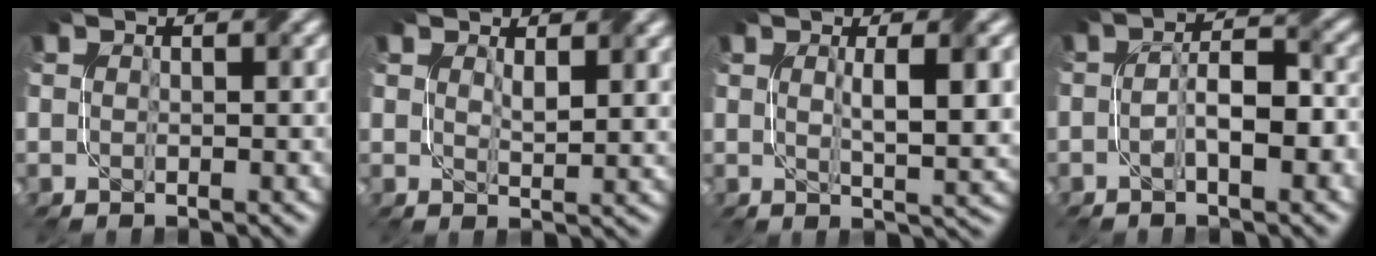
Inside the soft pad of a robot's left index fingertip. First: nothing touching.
{"total": 2.2, "force": [1.3, 0.7, 1.6], "torque": [-0.032, -0.003, 0.028]}
{"total": 6.1, "force": [1.1, 1.4, 5.9], "torque": [-0.087, 0.000, 0.022]}
{"total": 5.1, "force": [-1.4, 1.7, 4.6], "torque": [-0.076, 0.008, -0.027]}